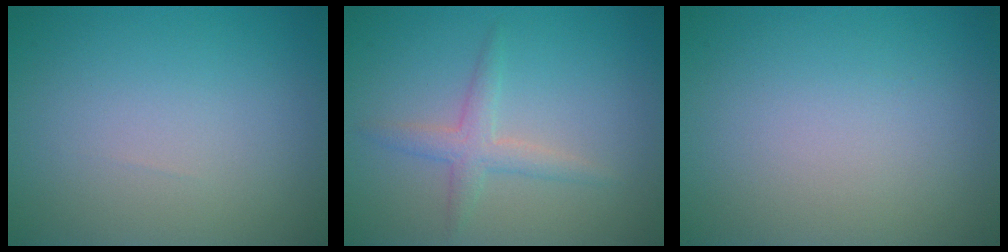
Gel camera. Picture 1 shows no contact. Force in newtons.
{"total": 2.3, "press": 2.3, "slide": 0.1}
{"total": 0.0}